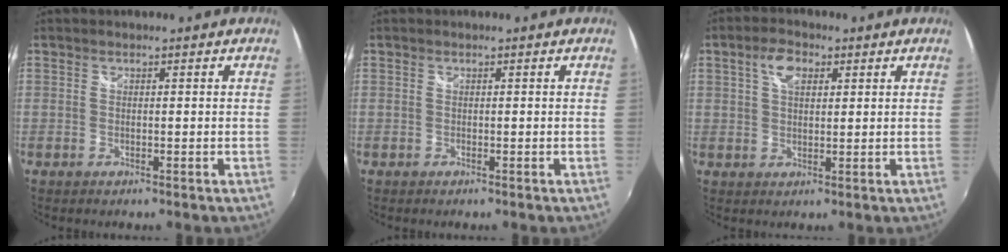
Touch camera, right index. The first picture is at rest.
{"total": 0.0}
{"total": 4.8, "force": [2.0, 2.7, 3.5], "torque": [-0.063, 0.012, 0.035]}